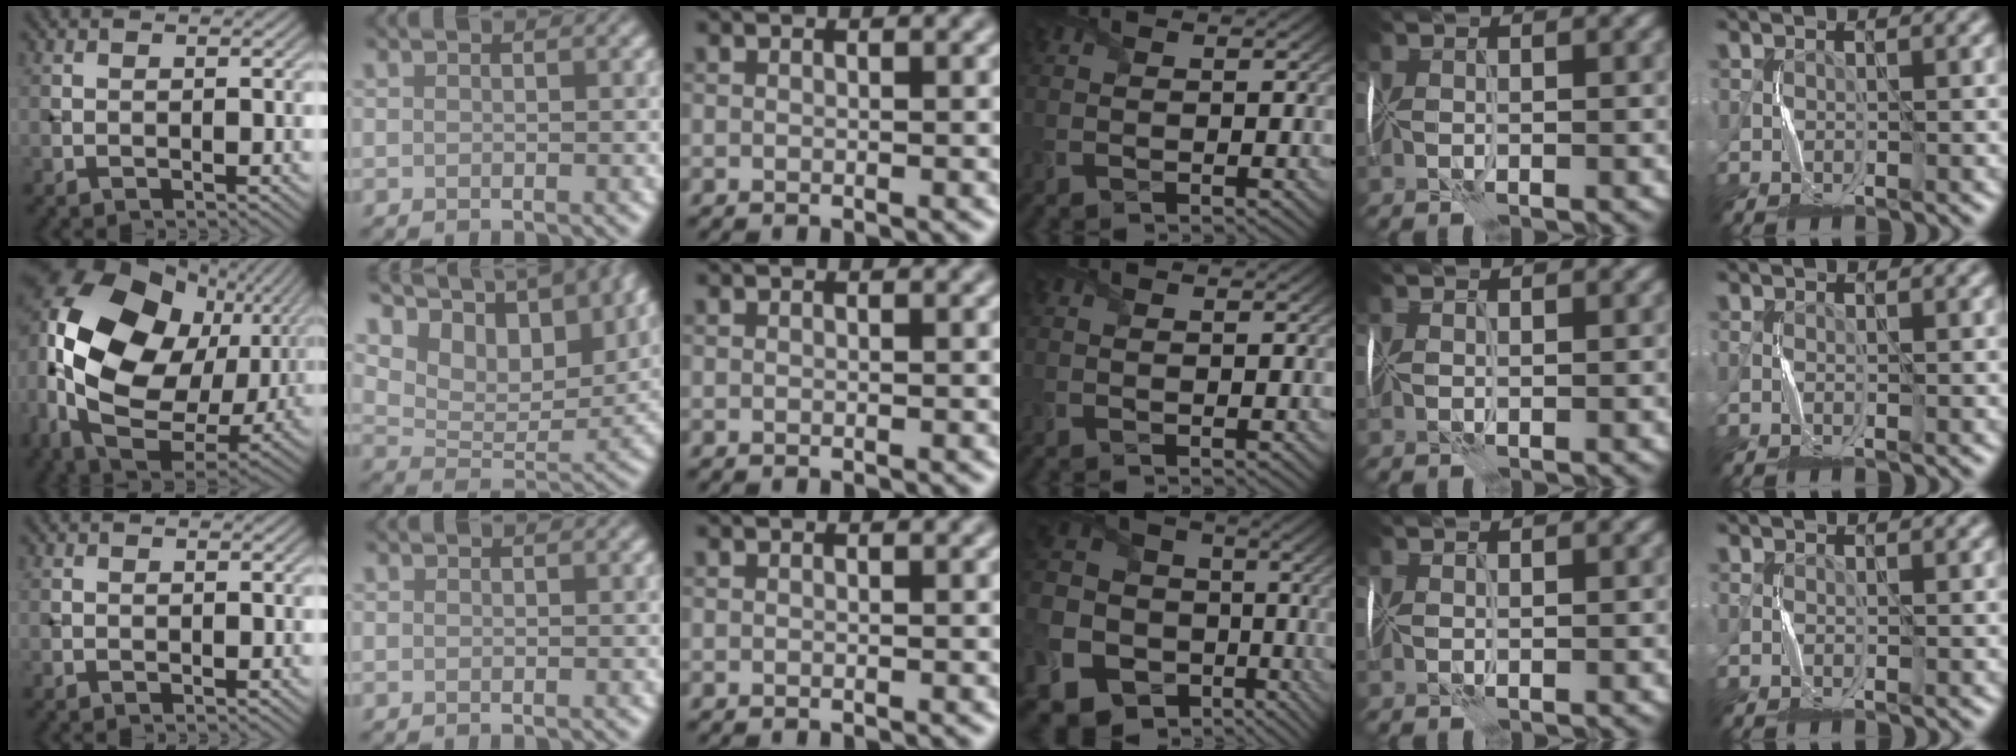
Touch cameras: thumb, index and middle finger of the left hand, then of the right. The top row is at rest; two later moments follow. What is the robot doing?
{"motion": "fold", "object": "memory foam"}